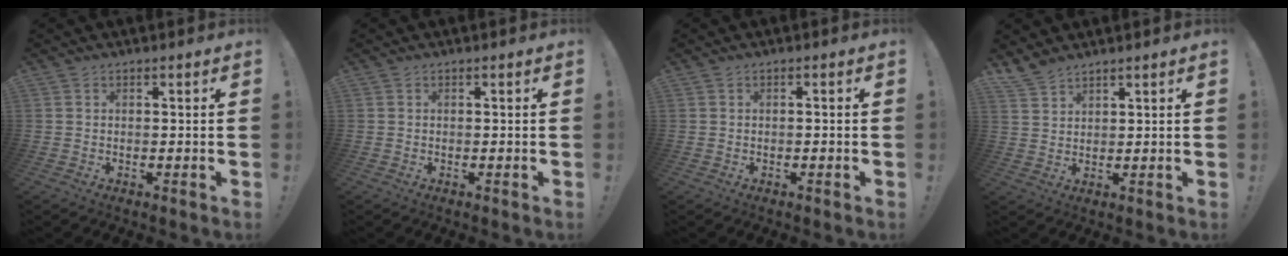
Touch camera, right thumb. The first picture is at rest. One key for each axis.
{"total": 0.0}
{"total": 0.7, "fx": -0.5, "fy": -0.2, "fz": 0.3, "tx": -0.006, "ty": -0.001, "tz": -0.010}
{"total": 4.6, "fx": 4.1, "fy": 1.4, "fz": 1.3, "tx": -0.031, "ty": -0.025, "tz": 0.080}